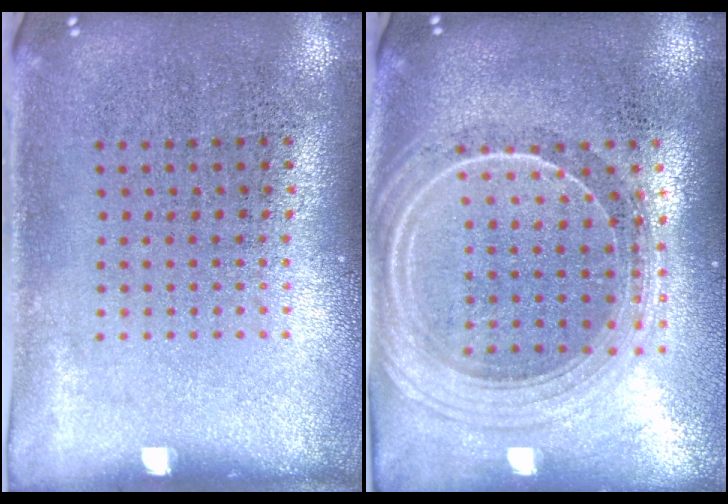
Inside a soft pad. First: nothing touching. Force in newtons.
{"total": 2.3, "press": 2.0, "slide": 1.2}